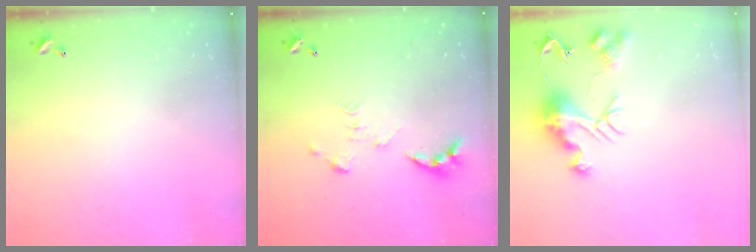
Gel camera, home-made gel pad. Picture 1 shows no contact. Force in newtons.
{"total": 0.0}
{"total": 10.9, "press": 10.9, "slide": 0.9}